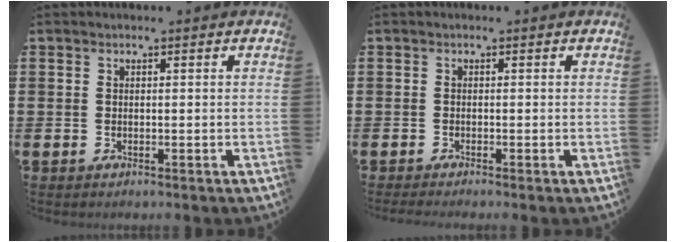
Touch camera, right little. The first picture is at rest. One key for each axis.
{"total": 0.5, "fx": -0.4, "fy": 0.0, "fz": 0.3, "tx": -0.004, "ty": -0.002, "tz": -0.008}